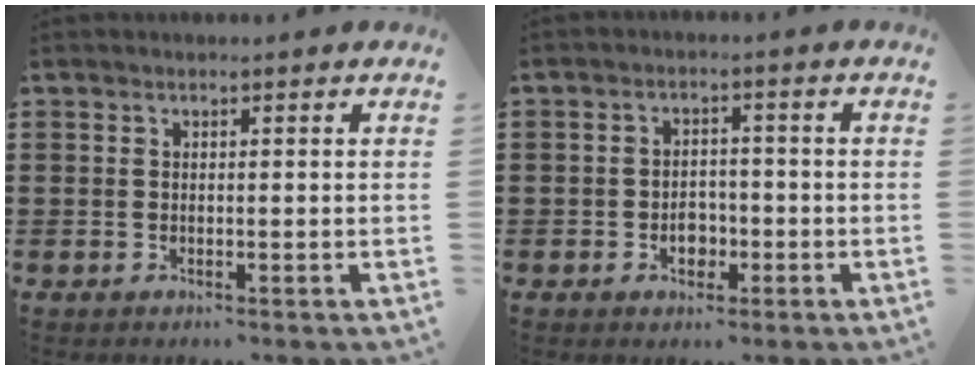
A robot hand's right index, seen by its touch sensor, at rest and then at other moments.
{"total": 3.4, "force": [-1.2, 2.4, 2.0], "torque": [-0.032, 0.000, -0.025]}